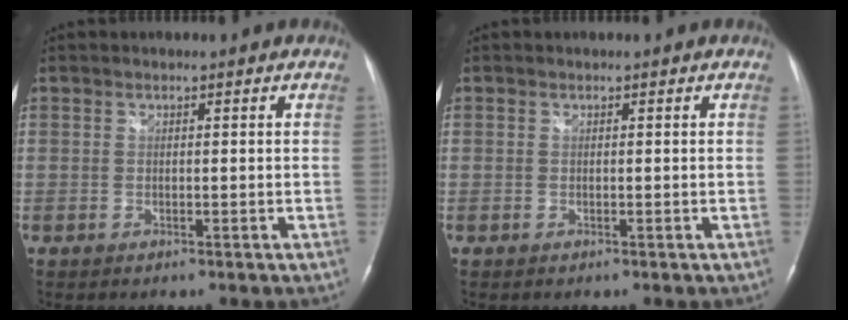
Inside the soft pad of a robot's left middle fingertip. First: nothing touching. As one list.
[{"total": 0.0}]